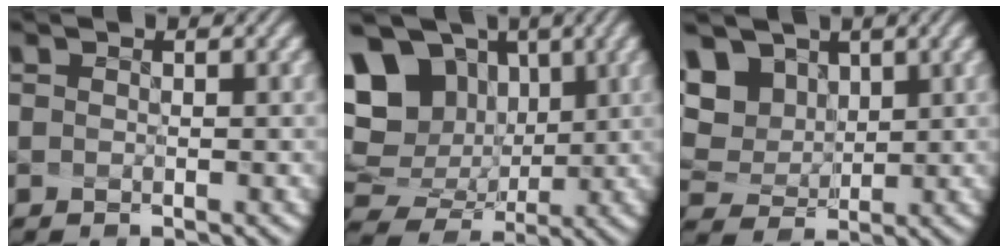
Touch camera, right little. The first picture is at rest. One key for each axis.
{"total": 14.0, "fx": 4.2, "fy": 11.2, "fz": 7.2, "tx": -0.186, "ty": 0.003, "tz": 0.102}
{"total": 9.2, "fx": 4.7, "fy": 6.6, "fz": 4.3, "tx": -0.127, "ty": 0.004, "tz": 0.116}